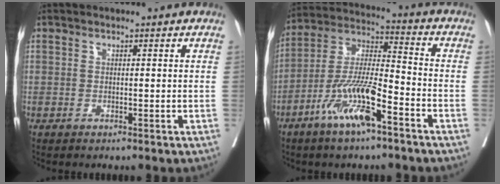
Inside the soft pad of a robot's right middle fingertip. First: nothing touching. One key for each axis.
{"total": 12.1, "fx": -6.6, "fy": 2.0, "fz": 10.0, "tx": -0.203, "ty": -0.009, "tz": -0.128}